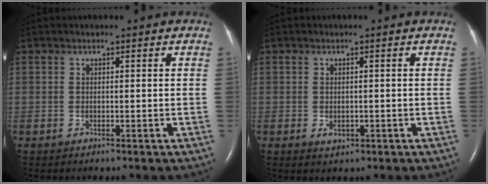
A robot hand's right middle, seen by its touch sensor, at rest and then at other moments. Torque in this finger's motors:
{"motor_torque": [0.35, 0.01, 0.13, 0.03]}